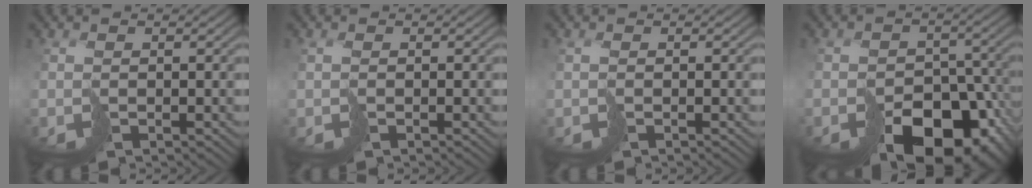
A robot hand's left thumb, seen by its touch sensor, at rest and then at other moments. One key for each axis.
{"total": 0.0}
{"total": 0.0}
{"total": 15.5, "fx": -8.6, "fy": 9.5, "fz": 8.7, "tx": -0.125, "ty": -0.033, "tz": -0.111}